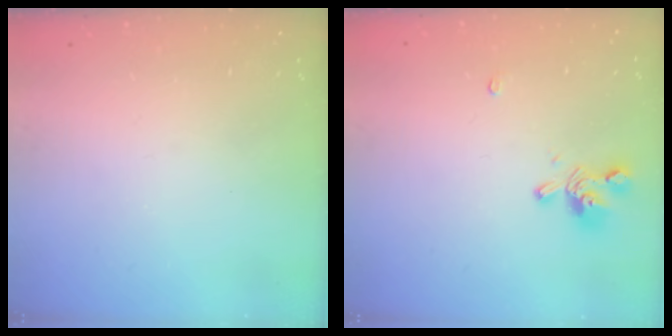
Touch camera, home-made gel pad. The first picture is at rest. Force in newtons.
{"total": 3.3, "press": 3.0, "slide": 1.2}